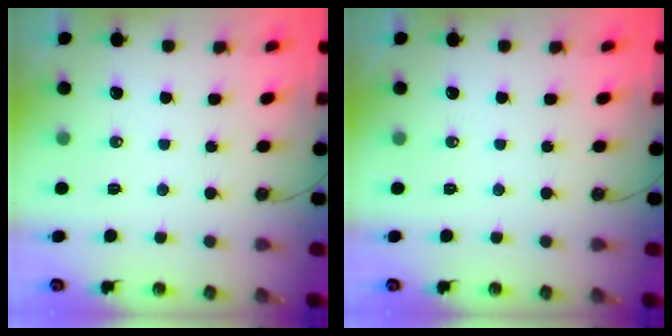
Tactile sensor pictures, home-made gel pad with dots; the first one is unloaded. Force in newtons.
{"total": 0.0}